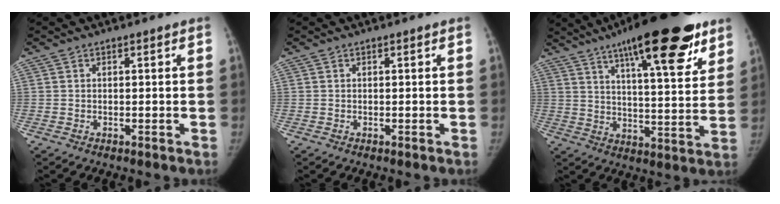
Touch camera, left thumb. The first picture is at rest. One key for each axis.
{"total": 0.0}
{"total": 23.4, "fx": 14.3, "fy": 6.3, "fz": 17.5, "tx": -0.233, "ty": -0.038, "tz": 0.211}